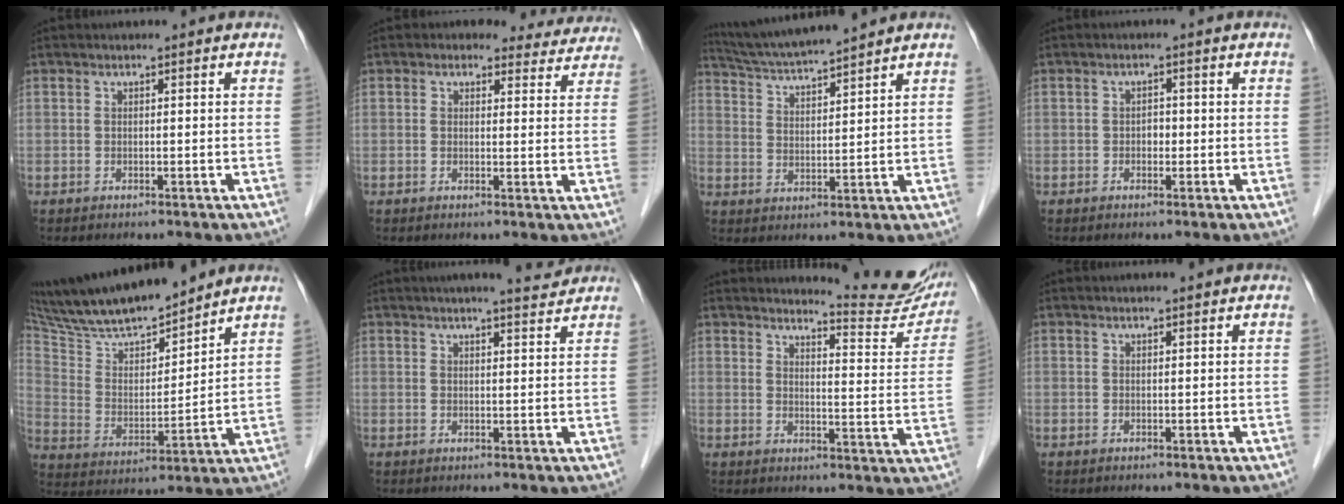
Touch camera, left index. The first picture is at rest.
{"total": 8.1, "force": [7.1, 3.7, 0.5], "torque": [0.029, 0.002, 0.056]}
{"total": 10.1, "force": [9.3, -0.9, 3.8], "torque": [-0.073, 0.017, 0.164]}
{"total": 1.3, "force": [-0.4, 0.9, 0.9], "torque": [-0.010, 0.002, -0.007]}
{"total": 18.5, "force": [16.2, 2.5, 8.4], "torque": [-0.156, 0.013, 0.295]}
{"total": 4.6, "force": [4.2, 0.0, 1.9], "torque": [-0.031, 0.004, 0.054]}
{"total": 12.0, "force": [11.8, 0.6, 2.1], "torque": [-0.018, -0.068, 0.129]}
{"total": 1.3, "force": [1.2, 0.0, 0.4], "torque": [-0.006, 0.008, 0.019]}